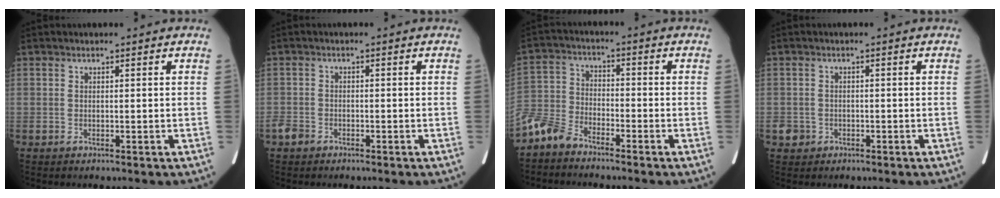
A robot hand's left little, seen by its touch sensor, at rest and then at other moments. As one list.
[{"total": 2.0, "force": [-1.5, 1.3, 0.6], "torque": [-0.018, 0.003, -0.027]}, {"total": 6.5, "force": [-5.7, 2.4, 2.2], "torque": [-0.056, -0.011, -0.125]}, {"total": 2.0, "force": [-0.9, 1.8, 0.3], "torque": [-0.007, 0.007, -0.014]}]